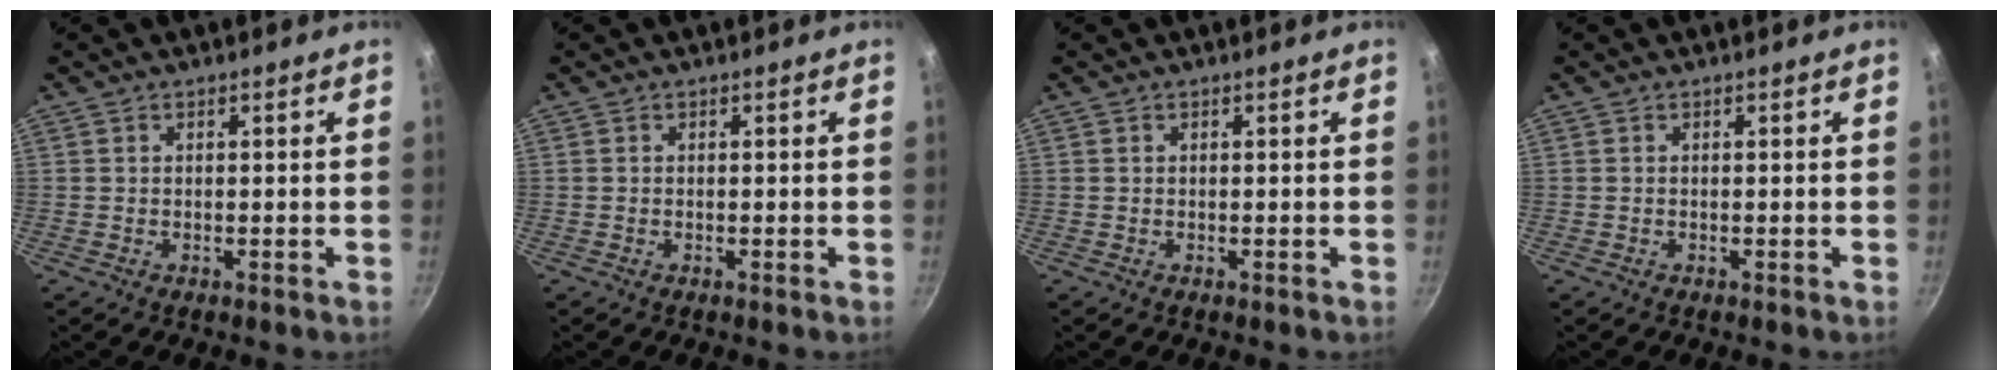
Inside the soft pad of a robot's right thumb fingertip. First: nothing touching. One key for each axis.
{"total": 0.0}
{"total": 0.0}
{"total": 0.0}